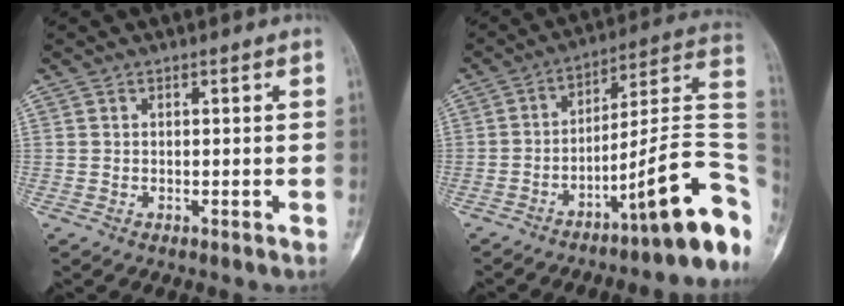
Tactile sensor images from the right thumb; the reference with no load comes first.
{"total": 18.9, "force": [-8.1, 3.5, 16.7], "torque": [-0.197, 0.084, -0.113]}